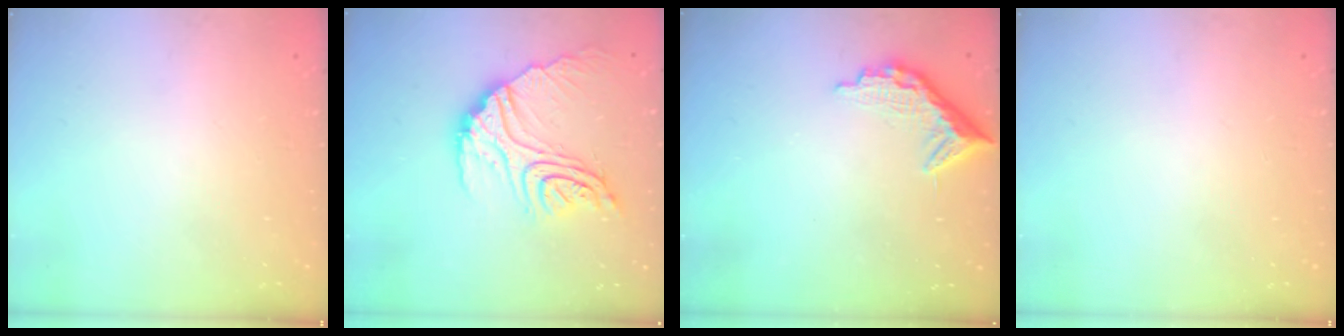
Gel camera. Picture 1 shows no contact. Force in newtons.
{"total": 18.4, "press": 18.3, "slide": 1.5}
{"total": 9.9, "press": 9.9, "slide": 0.7}
{"total": 0.0}